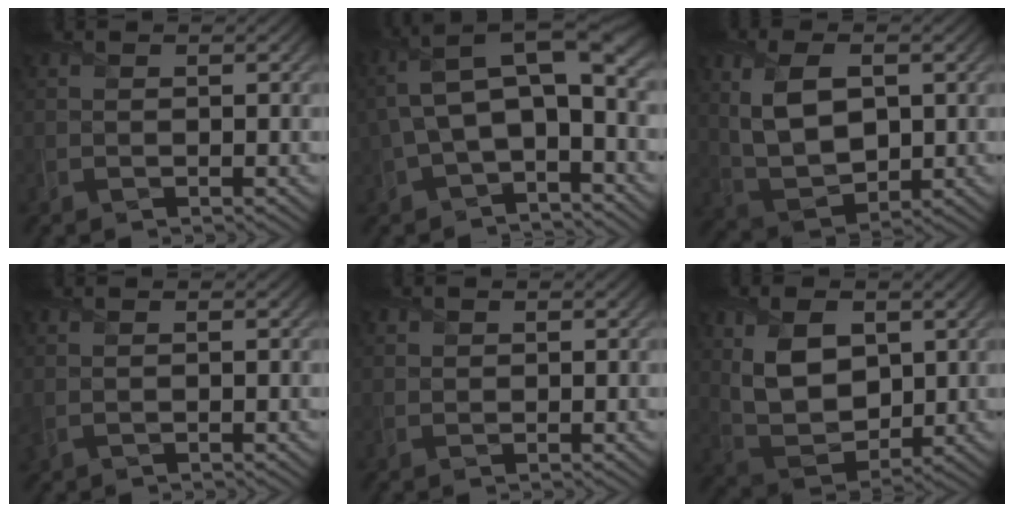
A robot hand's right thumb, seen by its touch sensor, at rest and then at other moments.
{"total": 10.2, "force": [0.4, 5.0, 8.9], "torque": [-0.179, 0.007, 0.005]}
{"total": 9.3, "force": [2.0, 5.3, 7.4], "torque": [-0.174, -0.002, 0.040]}
{"total": 1.0, "force": [0.1, 0.5, 0.9], "torque": [-0.028, 0.002, 0.001]}
{"total": 1.1, "force": [0.7, 0.8, -0.1], "torque": [0.003, -0.002, 0.014]}
{"total": 9.8, "force": [2.8, 6.2, 7.0], "torque": [-0.165, -0.004, 0.056]}